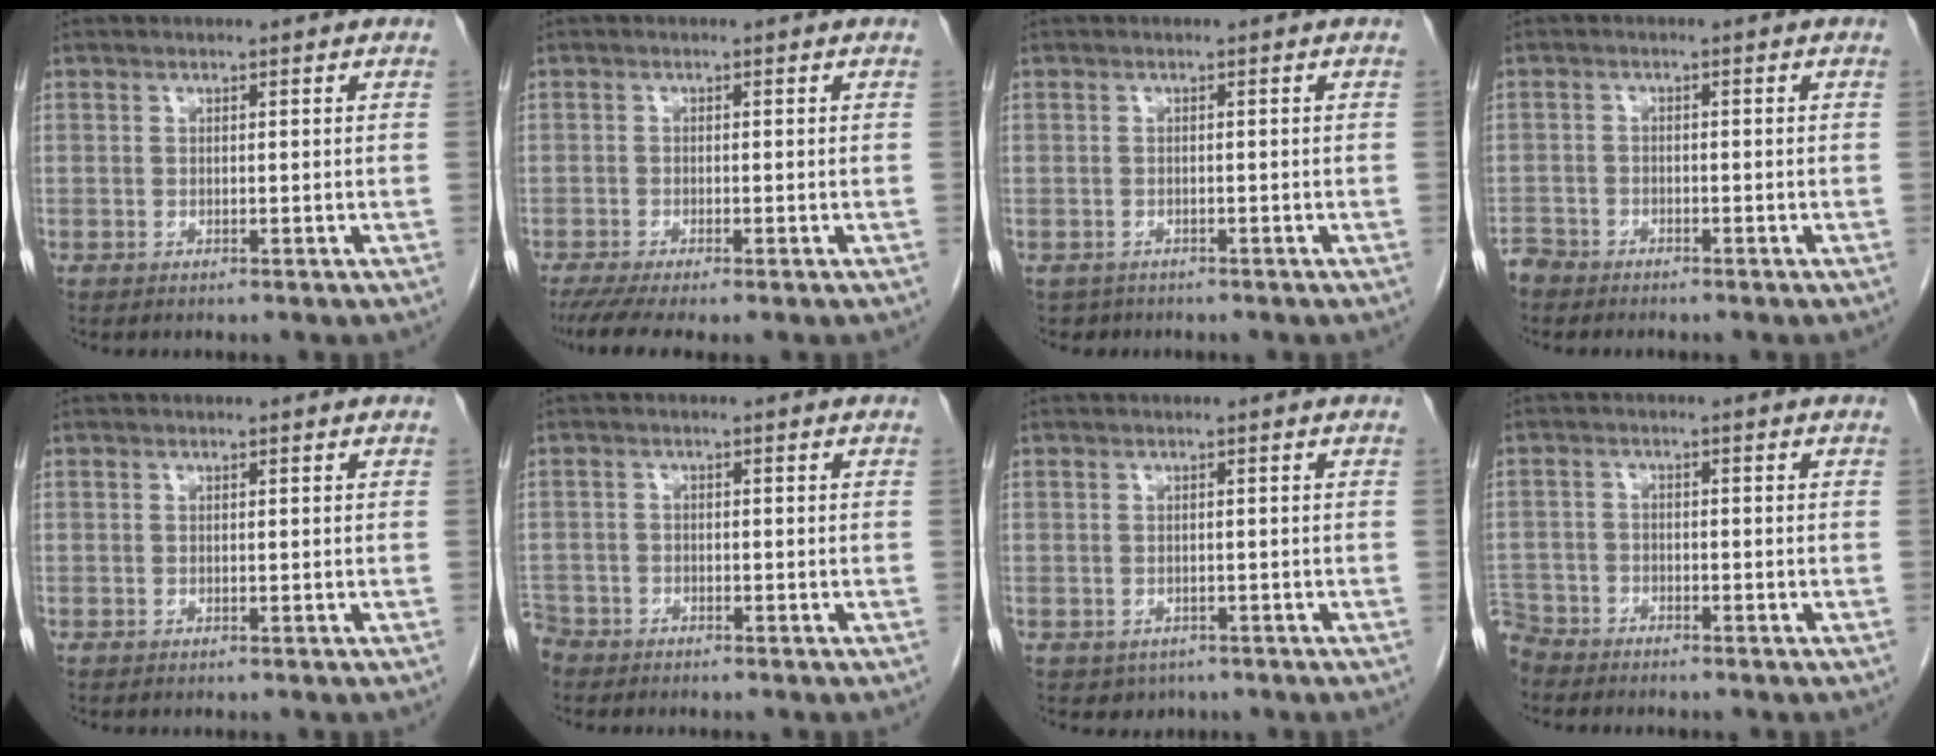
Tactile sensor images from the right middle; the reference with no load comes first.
{"total": 5.4, "force": [-4.0, 0.6, 3.6], "torque": [-0.059, -0.014, -0.067]}
{"total": 2.1, "force": [-1.6, 1.3, -0.1], "torque": [-0.006, 0.001, -0.025]}
{"total": 2.7, "force": [-2.5, 1.0, -0.1], "torque": [0.001, -0.002, -0.049]}
{"total": 0.0}
{"total": 3.6, "force": [-3.2, 1.7, 0.1], "torque": [-0.003, -0.003, -0.065]}
{"total": 2.5, "force": [-1.5, 1.9, 0.6], "torque": [-0.008, 0.004, -0.013]}
{"total": 5.5, "force": [-5.1, 1.9, 0.0], "torque": [0.003, -0.010, -0.101]}